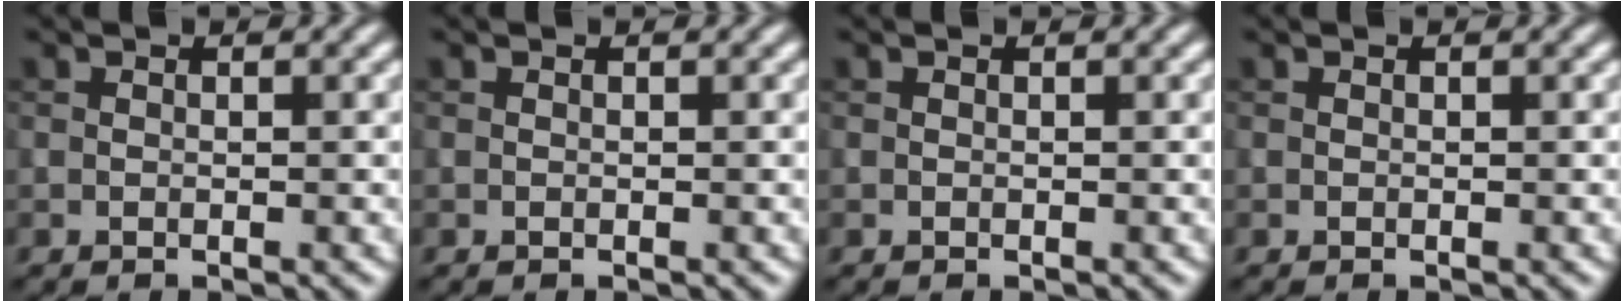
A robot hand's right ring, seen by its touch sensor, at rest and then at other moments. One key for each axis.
{"total": 0.0}
{"total": 0.0}
{"total": 0.0}